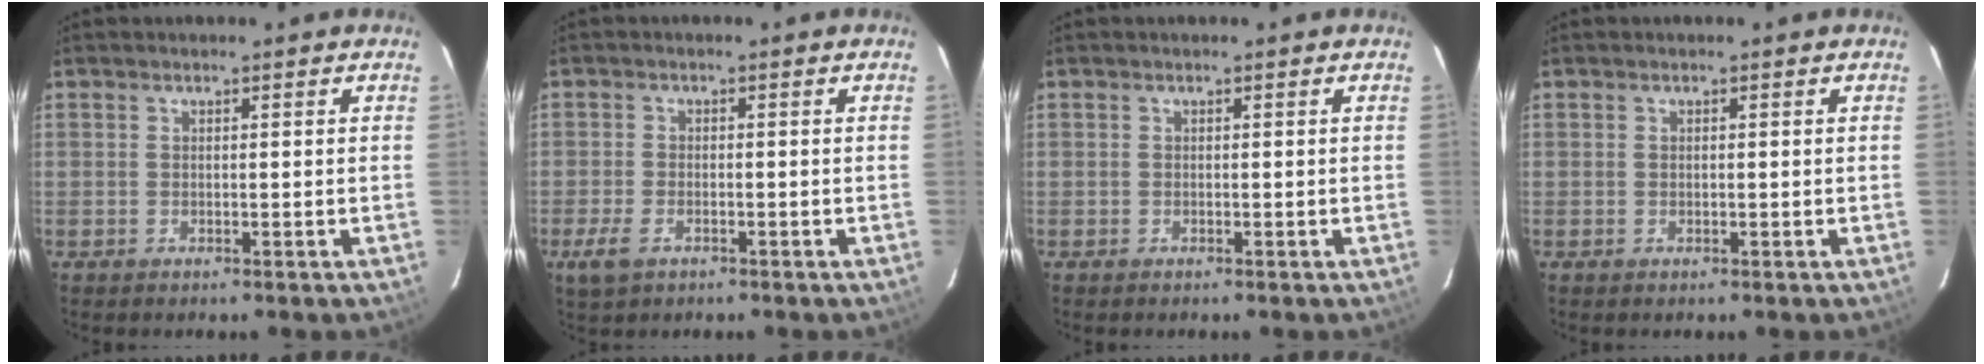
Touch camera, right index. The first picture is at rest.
{"total": 4.2, "force": [-2.4, 2.2, 2.7], "torque": [-0.068, -0.008, -0.045]}
{"total": 0.0}
{"total": 0.0}